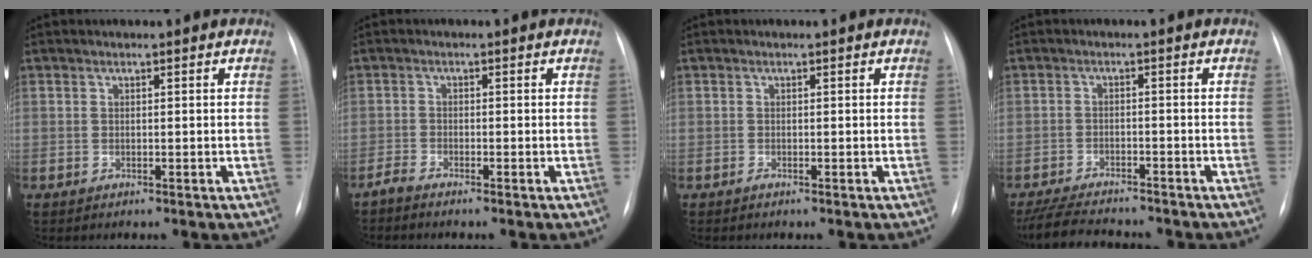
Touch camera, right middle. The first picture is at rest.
{"total": 1.2, "force": [-1.2, -0.2, 0.3], "torque": [-0.008, -0.003, -0.025]}
{"total": 0.0}
{"total": 10.5, "force": [-9.4, 1.9, 4.2], "torque": [-0.073, -0.010, -0.143]}